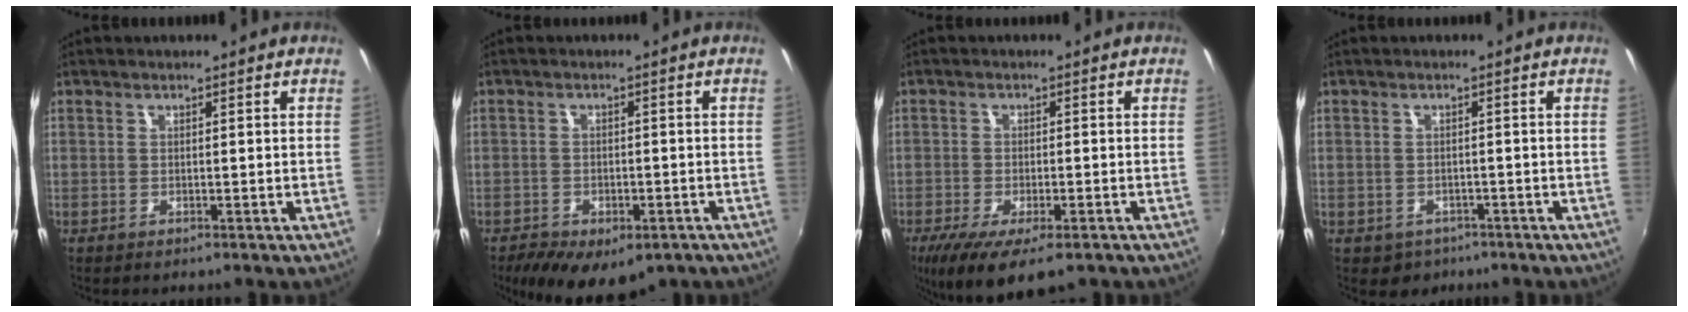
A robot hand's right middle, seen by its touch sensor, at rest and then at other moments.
{"total": 10.9, "force": [-6.8, 5.7, 6.3], "torque": [-0.136, -0.028, -0.095]}
{"total": 11.3, "force": [-7.1, 3.7, 8.0], "torque": [-0.165, -0.045, -0.114]}
{"total": 3.4, "force": [-1.8, 2.8, 0.7], "torque": [-0.024, -0.005, -0.021]}